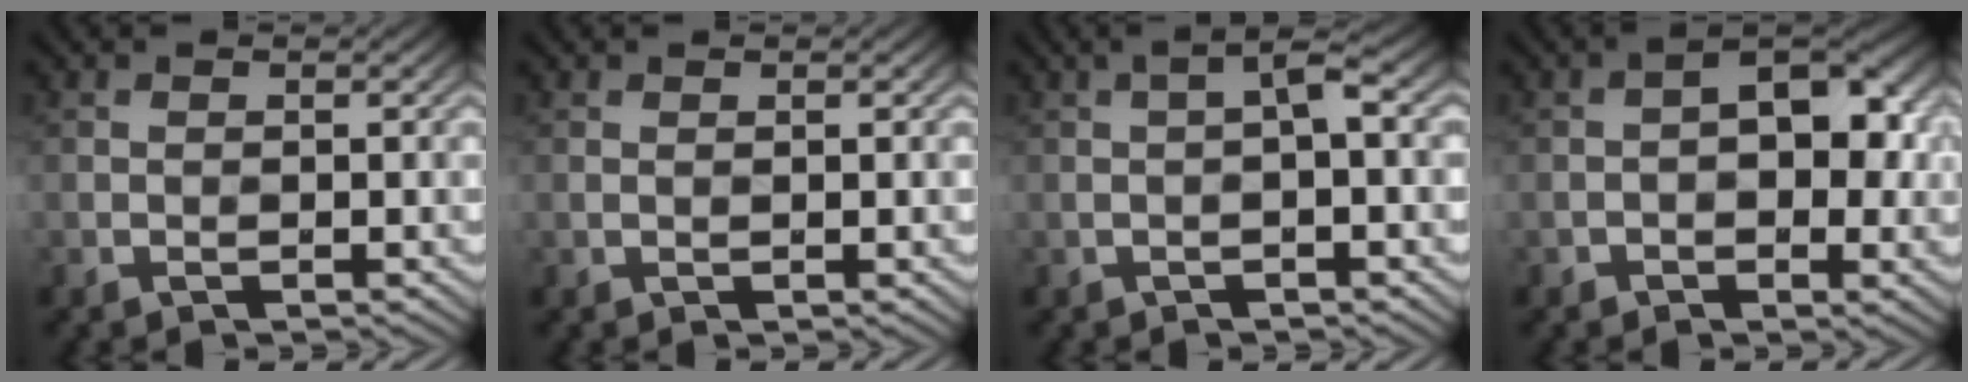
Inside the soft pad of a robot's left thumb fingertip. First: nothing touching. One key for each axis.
{"total": 0.6, "fx": 0.5, "fy": -0.1, "fz": 0.3, "tx": 0.002, "ty": 0.006, "tz": 0.005}
{"total": 3.3, "fx": 0.1, "fy": 0.2, "fz": 3.3, "tx": -0.048, "ty": 0.012, "tz": -0.008}
{"total": 5.3, "fx": 0.2, "fy": 2.6, "fz": 4.6, "tx": -0.062, "ty": 0.007, "tz": 0.005}